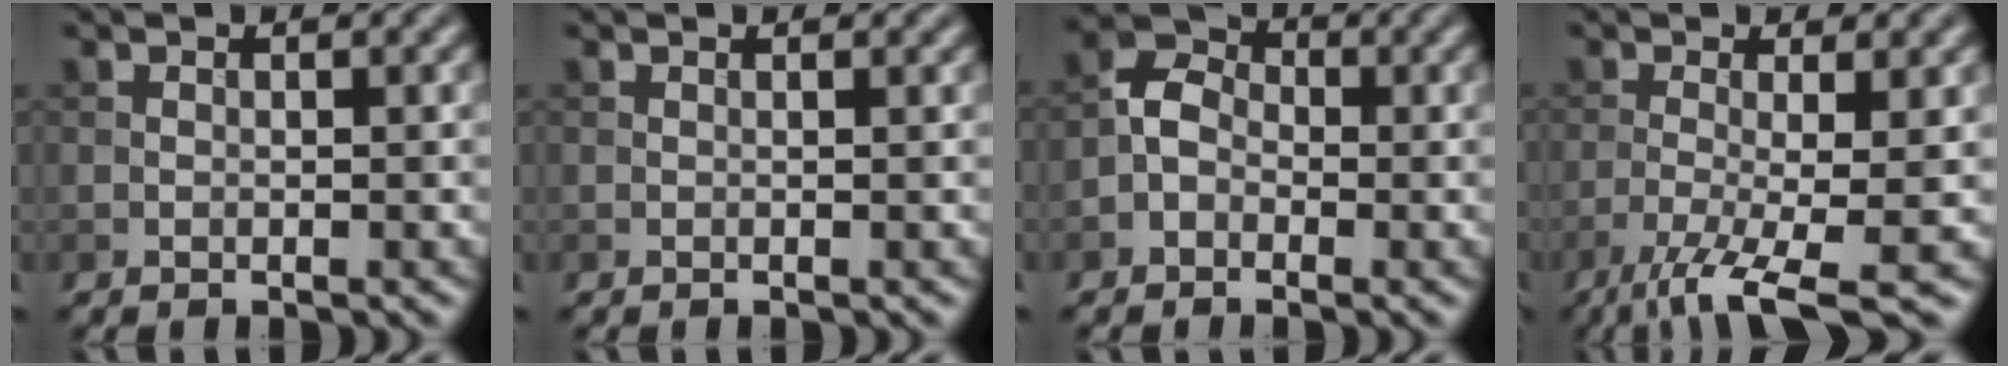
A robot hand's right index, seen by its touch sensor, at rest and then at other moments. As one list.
[{"total": 0.0}, {"total": 3.0, "force": [-1.0, 2.3, 1.6], "torque": [-0.027, 0.012, -0.028]}, {"total": 6.8, "force": [-3.3, 1.4, 5.7], "torque": [-0.096, -0.009, -0.067]}]